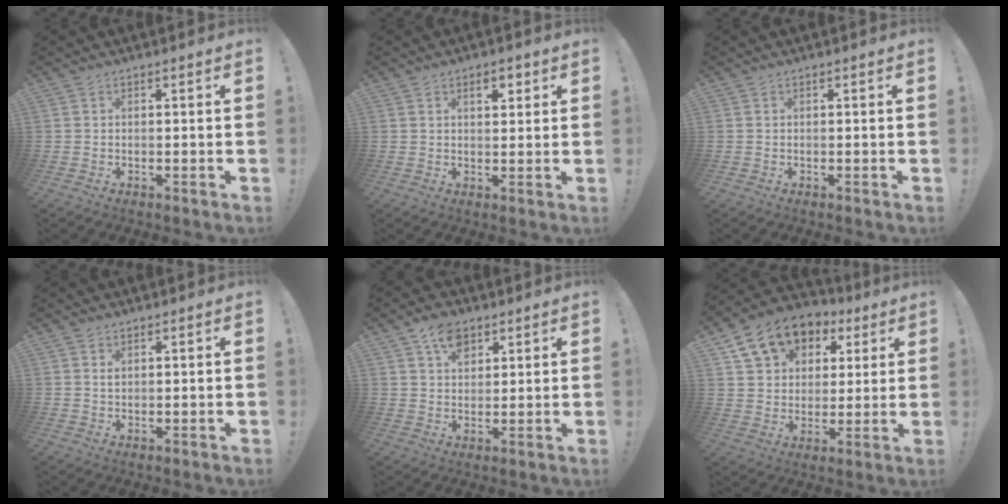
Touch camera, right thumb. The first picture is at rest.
{"total": 4.0, "force": [2.1, 1.9, 2.8], "torque": [-0.030, -0.006, 0.030]}
{"total": 0.0}
{"total": 1.0, "force": [0.6, 0.7, 0.4], "torque": [-0.009, -0.001, 0.013]}
{"total": 7.8, "force": [4.4, 5.1, 4.0], "torque": [-0.066, -0.008, 0.081]}
{"total": 13.2, "force": [7.1, 9.7, 5.5], "torque": [-0.084, -0.037, 0.137]}